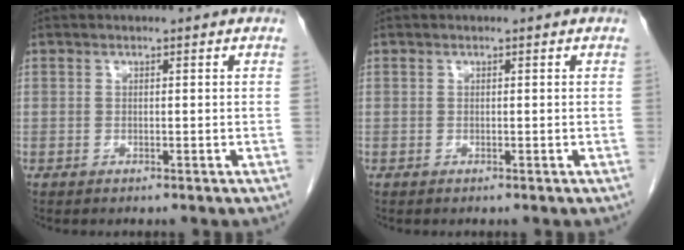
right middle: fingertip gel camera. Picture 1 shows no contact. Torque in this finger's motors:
{"motor_torque": [-0.11, -0.02, 0.00, 0.00]}